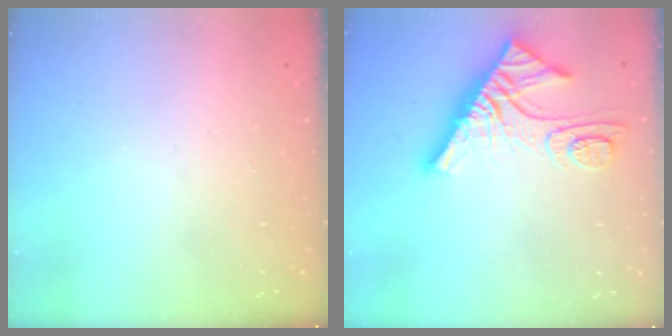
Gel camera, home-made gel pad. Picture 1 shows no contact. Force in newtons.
{"total": 13.5, "press": 13.4, "slide": 1.3}